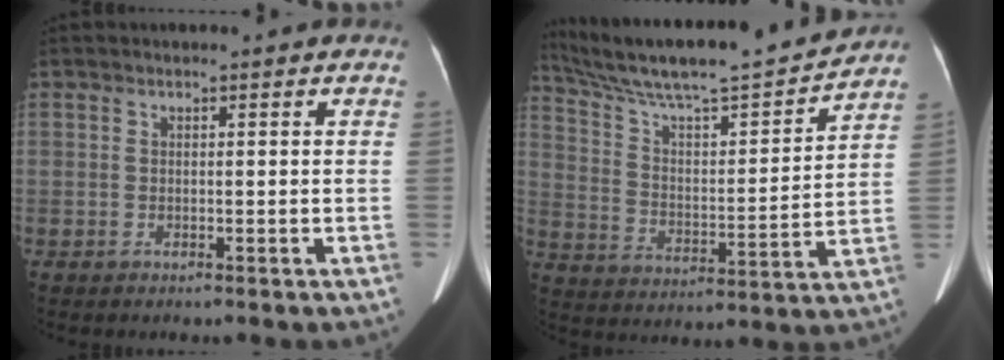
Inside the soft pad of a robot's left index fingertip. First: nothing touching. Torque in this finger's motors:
{"motor_torque": [0.24, -1.28, 0.17, 0.04]}